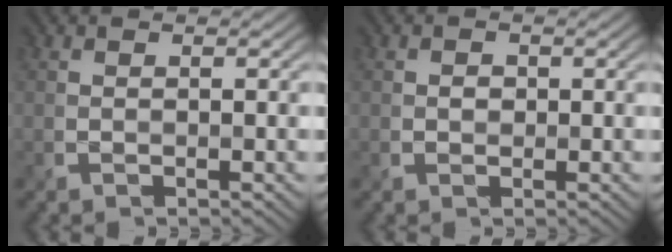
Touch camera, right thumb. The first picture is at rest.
{"total": 0.9, "force": [0.0, 0.9, 0.2], "torque": [-0.005, -0.007, 0.004]}